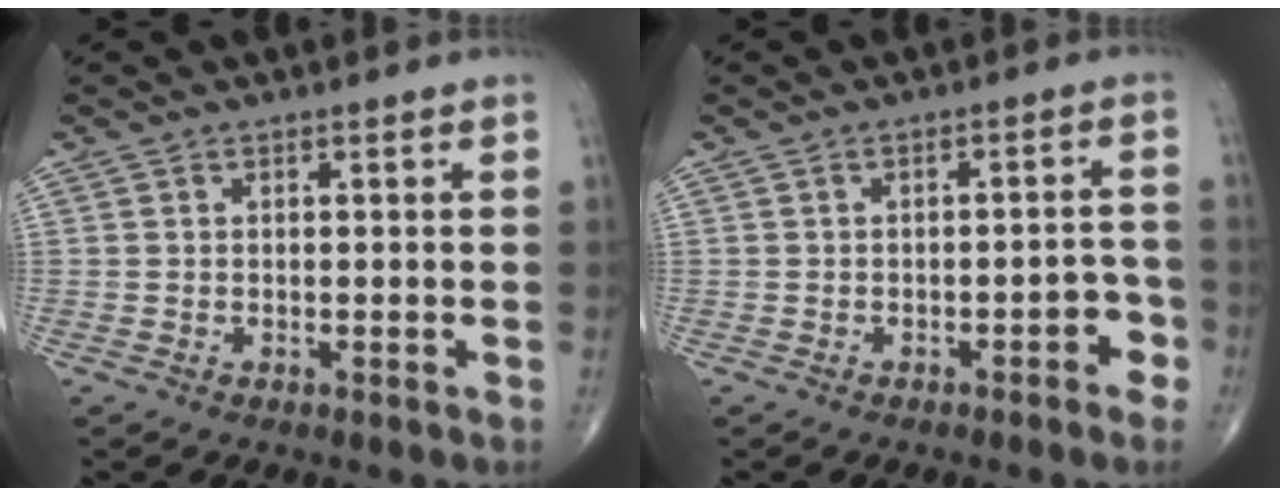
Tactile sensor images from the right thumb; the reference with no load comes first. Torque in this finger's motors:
{"motor_torque": [0.77, 0.74, 0.18, -0.55, 0.13]}